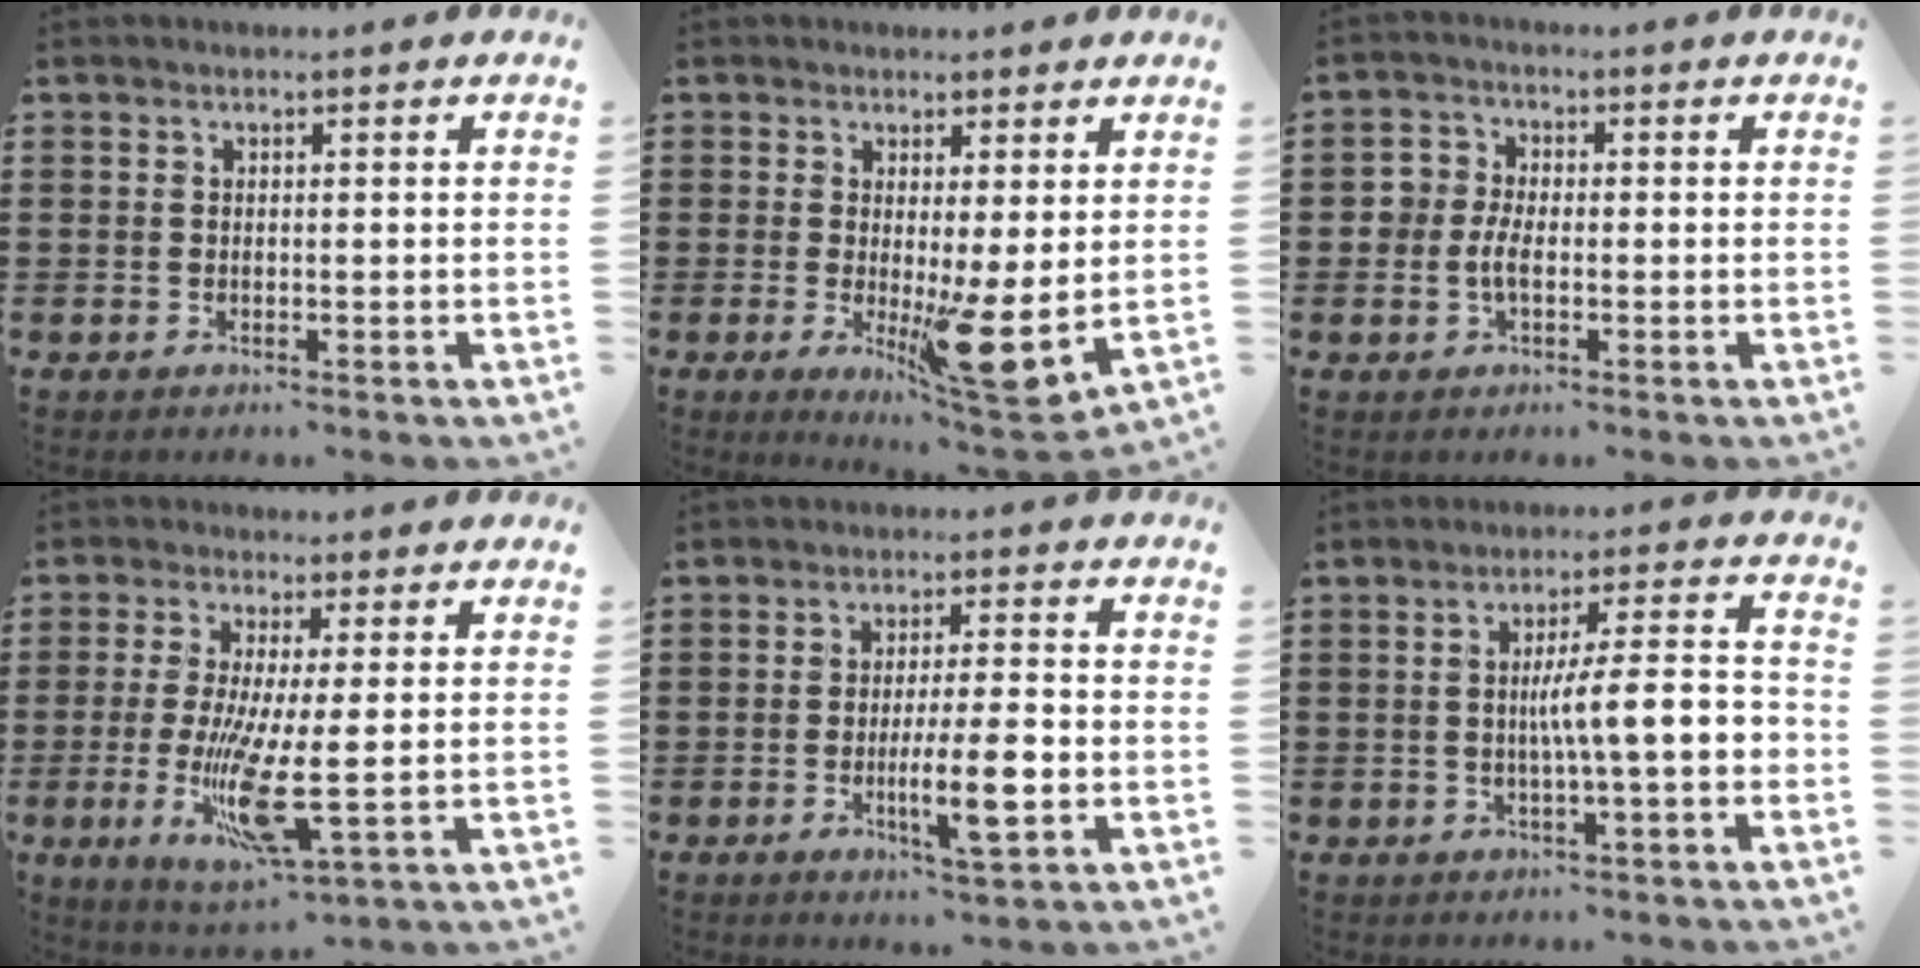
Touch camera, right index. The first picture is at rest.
{"total": 7.8, "force": [-0.5, 0.7, 7.7], "torque": [-0.100, -0.040, -0.006]}
{"total": 3.6, "force": [-0.9, 2.4, 2.5], "torque": [-0.064, 0.000, -0.021]}
{"total": 10.3, "force": [-1.4, 1.5, 10.1], "torque": [-0.216, -0.027, -0.026]}
{"total": 7.9, "force": [-2.1, 0.9, 7.6], "torque": [-0.143, -0.016, -0.040]}
{"total": 7.6, "force": [-1.2, 1.1, 7.4], "torque": [-0.130, 0.004, -0.024]}